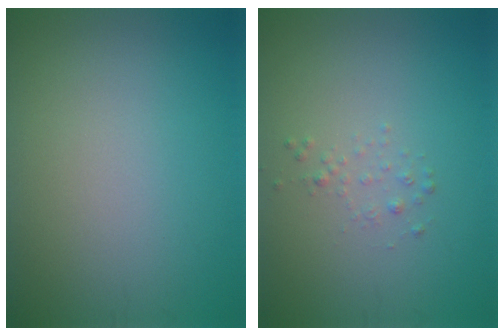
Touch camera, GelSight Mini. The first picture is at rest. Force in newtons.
{"total": 0.8, "press": 0.8, "slide": 0.1}